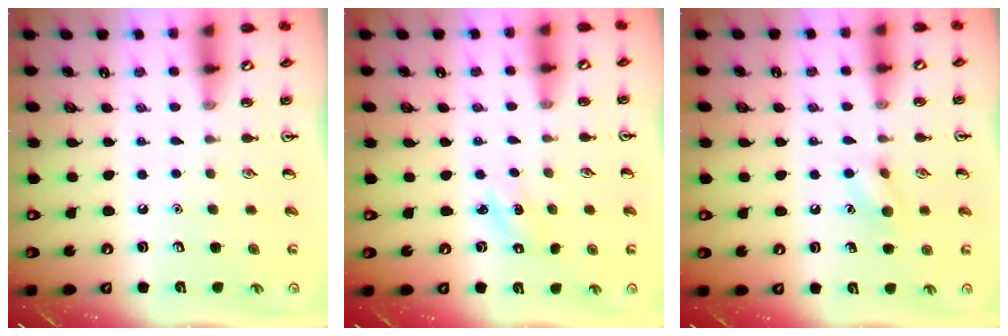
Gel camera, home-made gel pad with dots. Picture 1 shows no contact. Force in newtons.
{"total": 1.2, "press": 1.1, "slide": 0.5}
{"total": 7.2, "press": 7.2, "slide": 1.0}